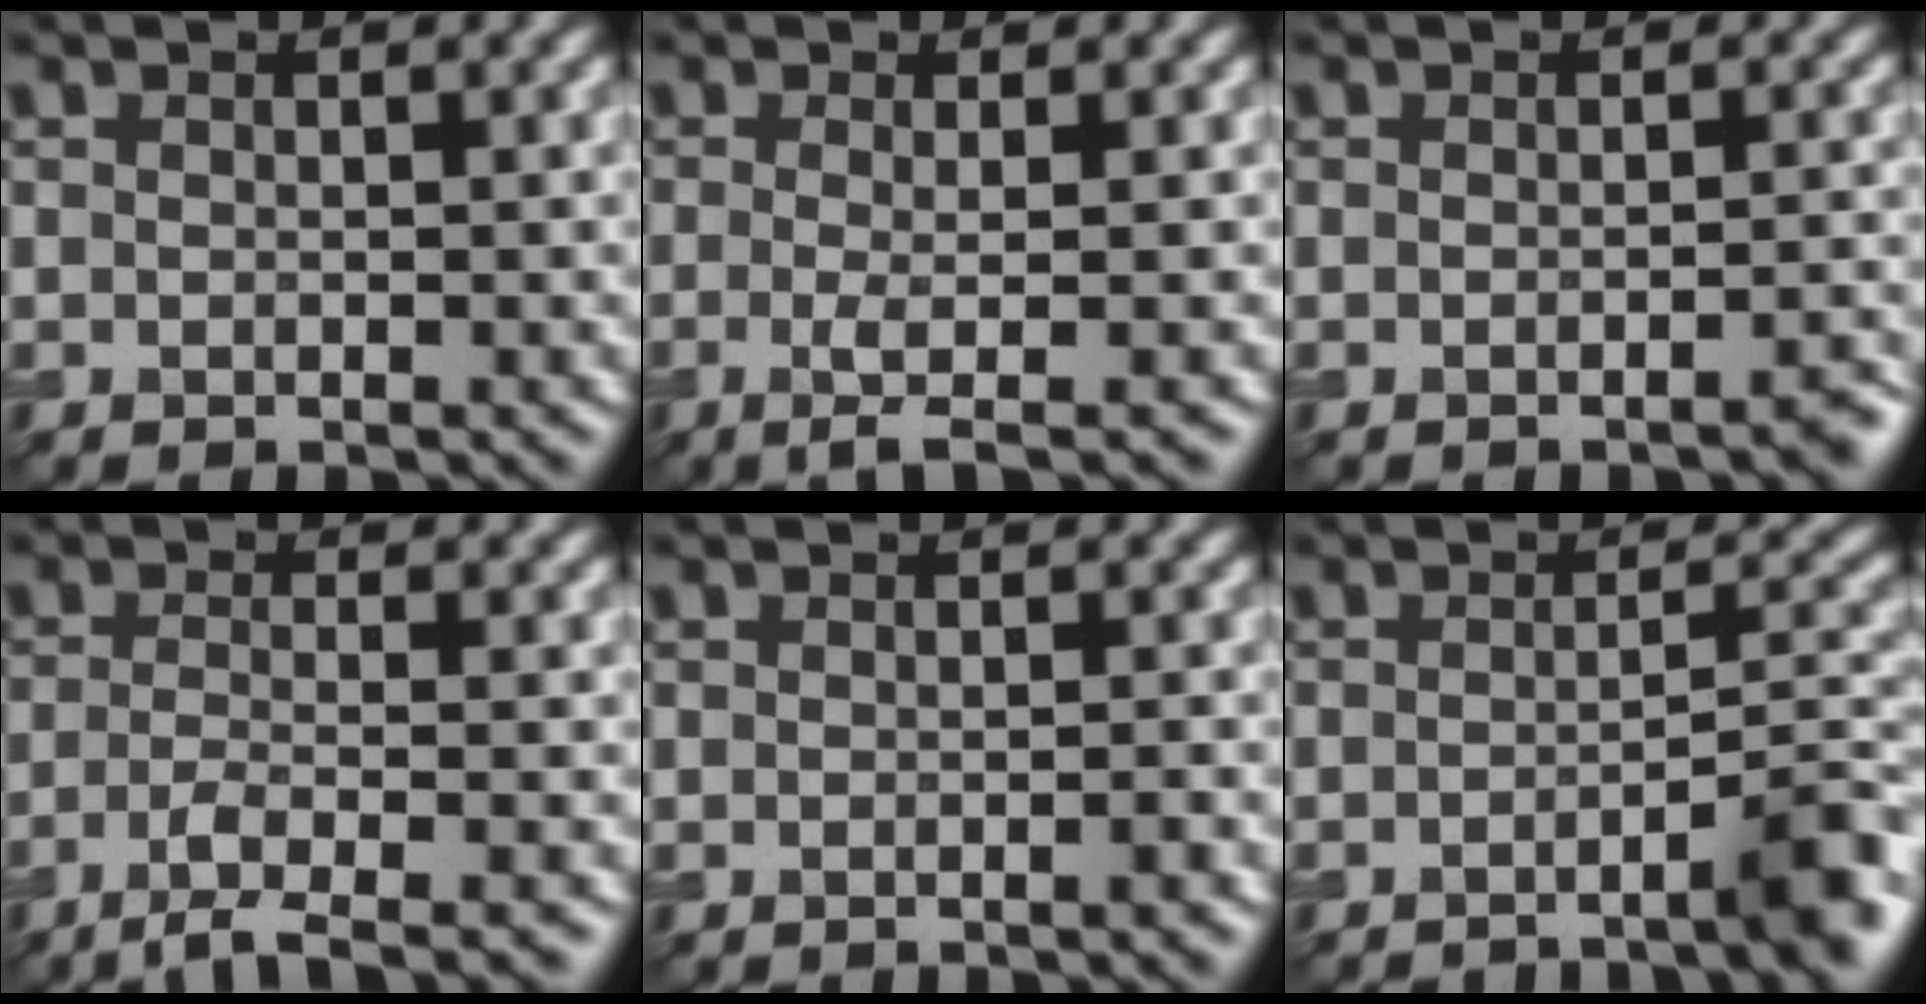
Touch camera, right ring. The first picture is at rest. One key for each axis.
{"total": 2.5, "fx": -0.5, "fy": 0.5, "fz": 2.4, "tx": -0.043, "ty": -0.007, "tz": -0.014}
{"total": 1.6, "fx": -1.2, "fy": 0.3, "fz": 1.1, "tx": -0.004, "ty": 0.005, "tz": -0.019}
{"total": 4.5, "fx": -2.9, "fy": 1.0, "fz": 3.3, "tx": -0.053, "ty": -0.004, "tz": -0.060}
{"total": 0.9, "fx": -0.5, "fy": 0.1, "fz": 0.7, "tx": -0.007, "ty": -0.001, "tz": -0.015}
{"total": 4.8, "fx": -3.1, "fy": 0.7, "fz": 3.7, "tx": -0.036, "ty": 0.011, "tz": -0.053}